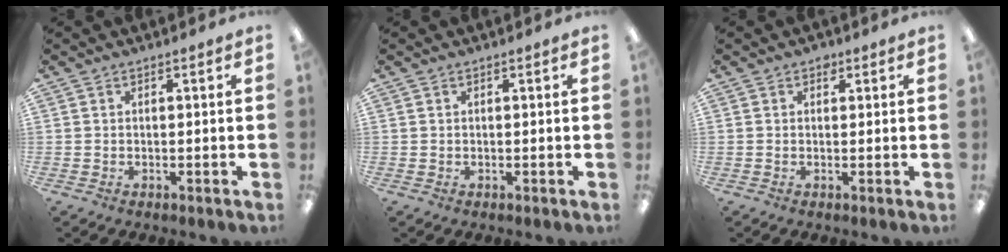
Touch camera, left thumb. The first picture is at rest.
{"total": 0.0}
{"total": 1.6, "force": [0.9, 1.1, 0.7], "torque": [0.001, -0.003, 0.012]}